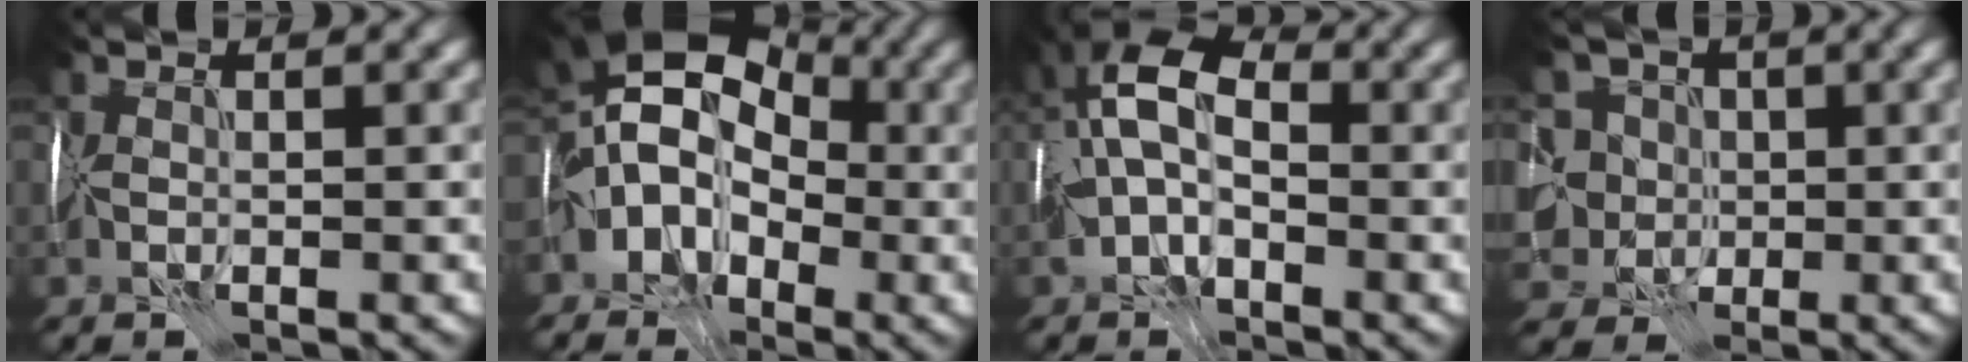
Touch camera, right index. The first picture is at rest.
{"total": 9.7, "force": [-1.5, 7.5, 5.9], "torque": [-0.062, 0.025, -0.061]}
{"total": 8.4, "force": [0.3, 5.1, 6.7], "torque": [-0.138, 0.032, -0.014]}
{"total": 8.3, "force": [-0.2, 7.6, 3.4], "torque": [-0.076, 0.031, -0.039]}